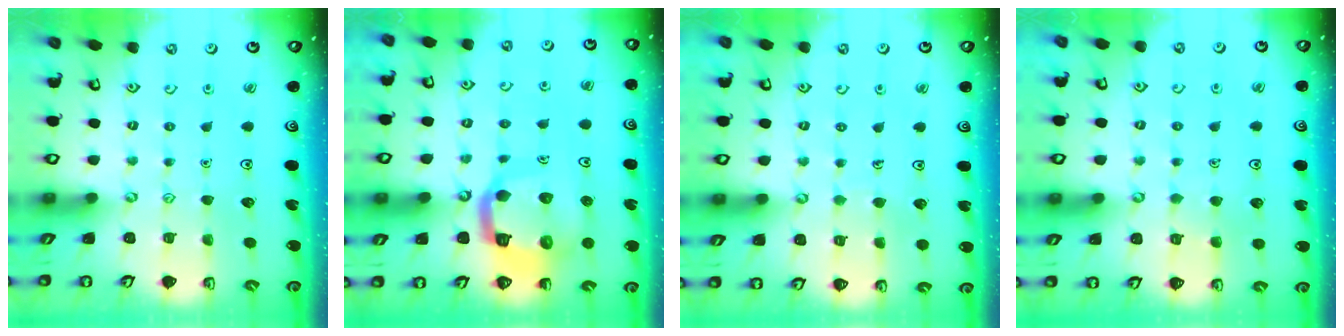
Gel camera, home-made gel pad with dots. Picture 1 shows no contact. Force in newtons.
{"total": 12.1, "press": 12.0, "slide": 1.4}
{"total": 3.4, "press": 3.4, "slide": 0.2}
{"total": 3.4, "press": 3.4, "slide": 0.3}